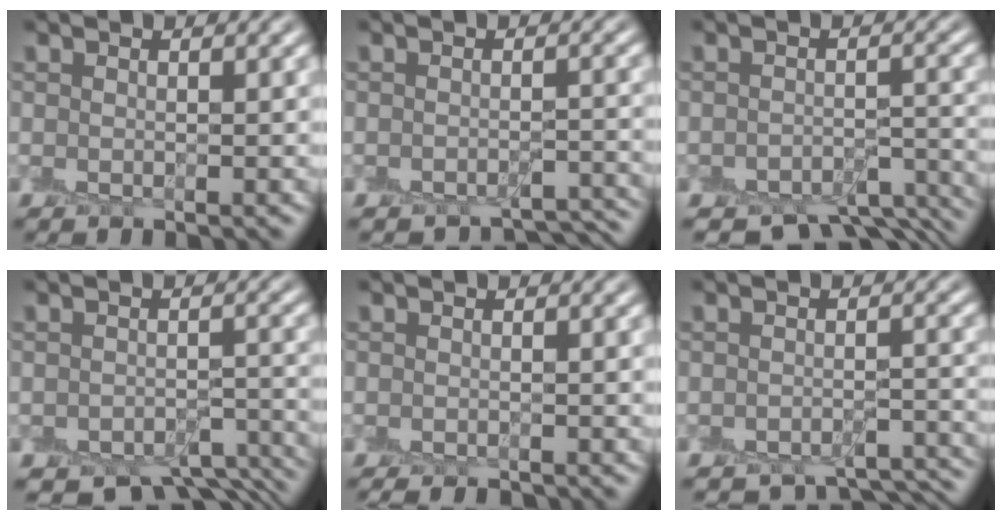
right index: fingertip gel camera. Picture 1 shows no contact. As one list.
[{"total": 4.1, "force": [-3.8, 1.3, 0.9], "torque": [-0.007, 0.004, -0.037]}, {"total": 6.7, "force": [-5.8, 2.3, 2.5], "torque": [-0.028, -0.014, -0.070]}, {"total": 7.3, "force": [-6.0, 3.1, 2.9], "torque": [-0.027, -0.018, -0.065]}, {"total": 1.8, "force": [-1.6, 0.5, 0.4], "torque": [-0.004, -0.005, -0.025]}, {"total": 4.8, "force": [-4.3, 1.5, 1.4], "torque": [-0.019, -0.002, -0.048]}]